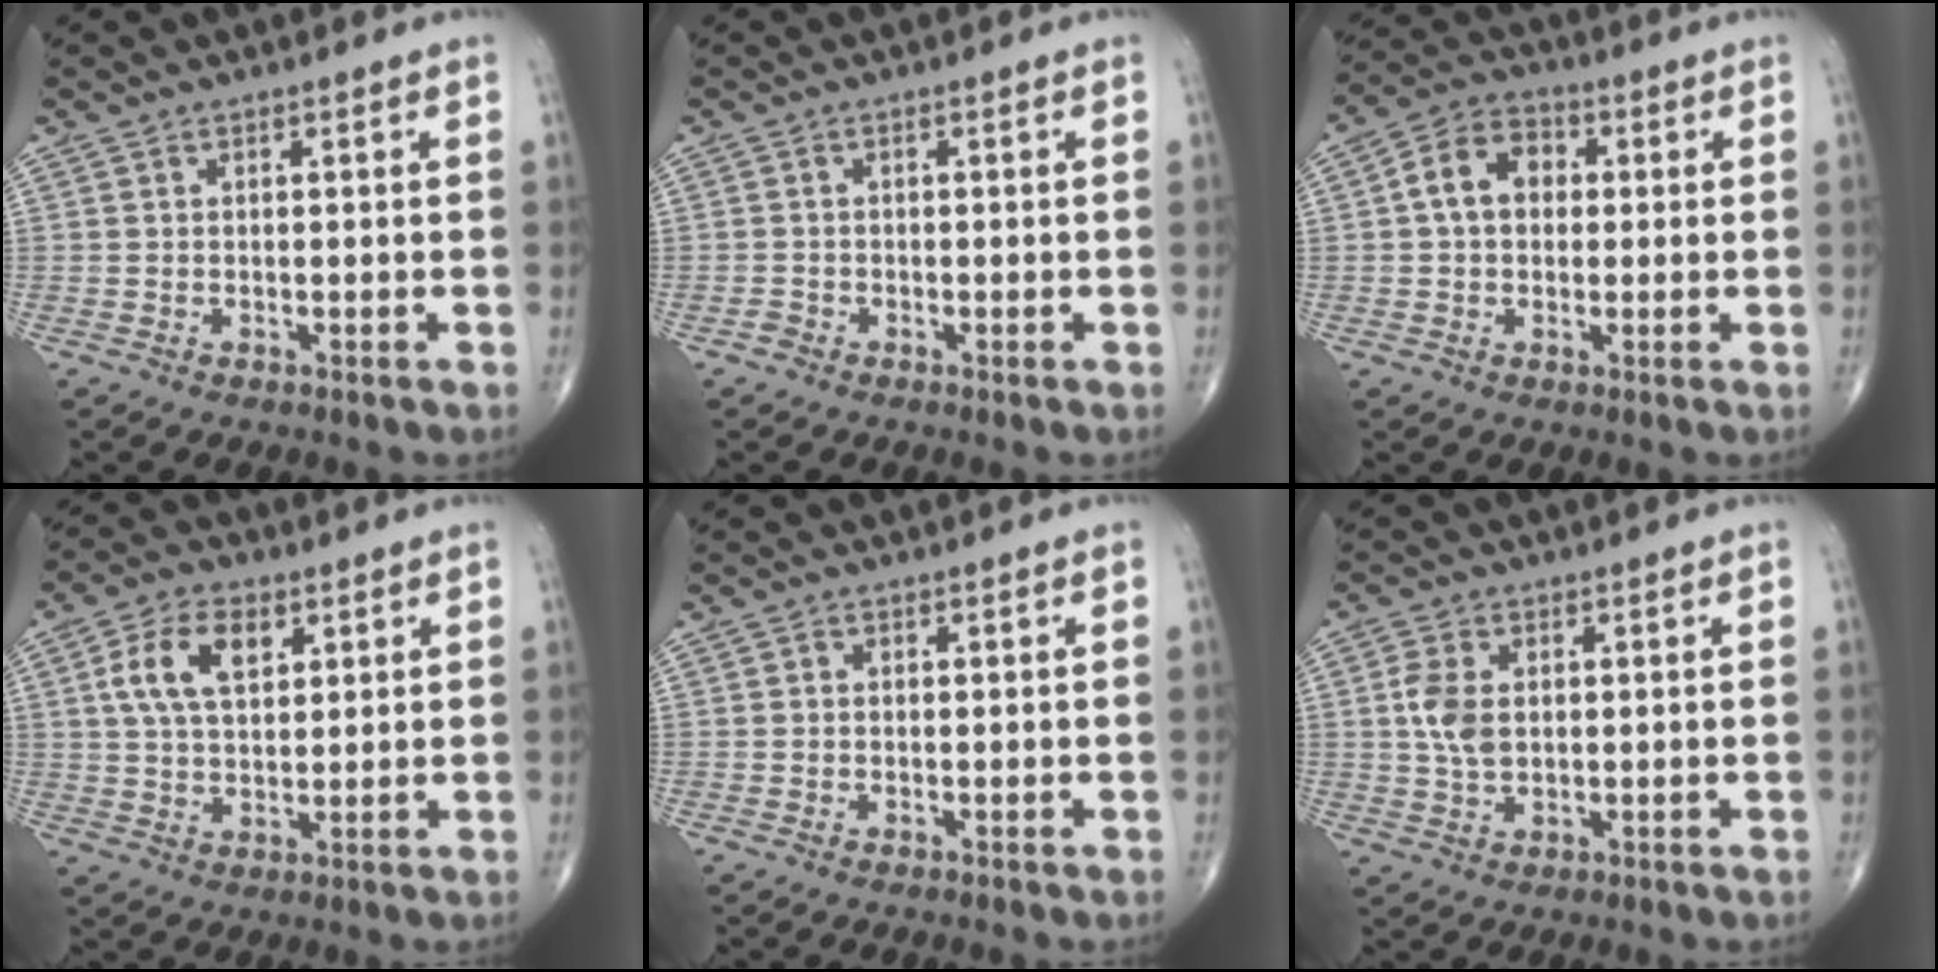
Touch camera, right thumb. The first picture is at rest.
{"total": 0.8, "force": [-0.7, 0.5, 0.1], "torque": [0.003, 0.001, -0.019]}
{"total": 8.5, "force": [0.9, 6.3, 5.6], "torque": [-0.082, 0.023, 0.007]}
{"total": 9.6, "force": [3.2, 5.6, 7.1], "torque": [-0.122, -0.002, 0.058]}
{"total": 0.5, "force": [-0.1, 0.5, 0.2], "torque": [0.001, 0.001, -0.005]}
{"total": 6.0, "force": [0.7, 3.8, 4.5], "torque": [-0.090, -0.001, 0.014]}